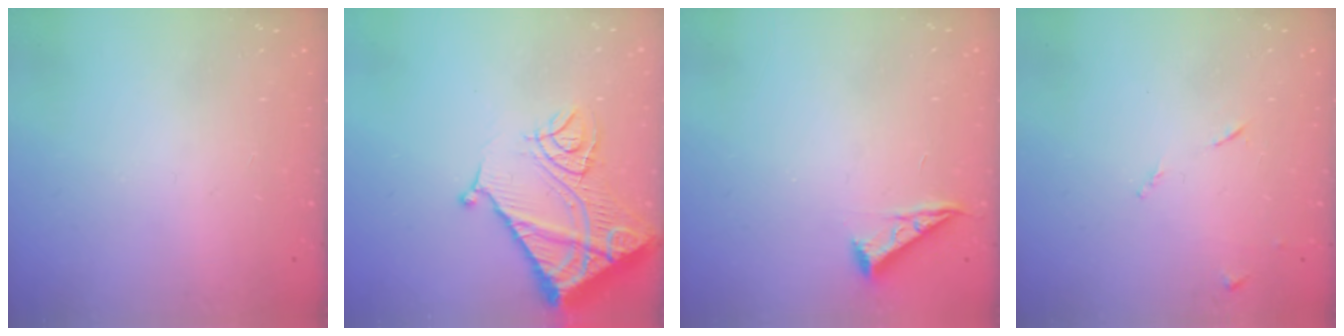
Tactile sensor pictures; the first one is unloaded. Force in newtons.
{"total": 16.1, "press": 16.0, "slide": 1.8}
{"total": 5.0, "press": 5.0, "slide": 0.7}
{"total": 6.3, "press": 6.3, "slide": 0.6}